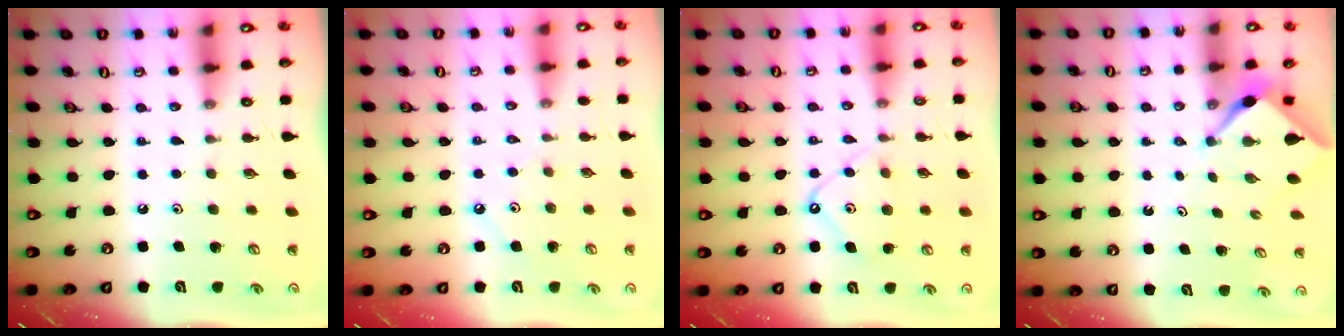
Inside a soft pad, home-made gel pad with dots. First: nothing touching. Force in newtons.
{"total": 2.9, "press": 2.9, "slide": 0.4}
{"total": 9.8, "press": 9.8, "slide": 1.0}
{"total": 2.3, "press": 2.3, "slide": 0.3}